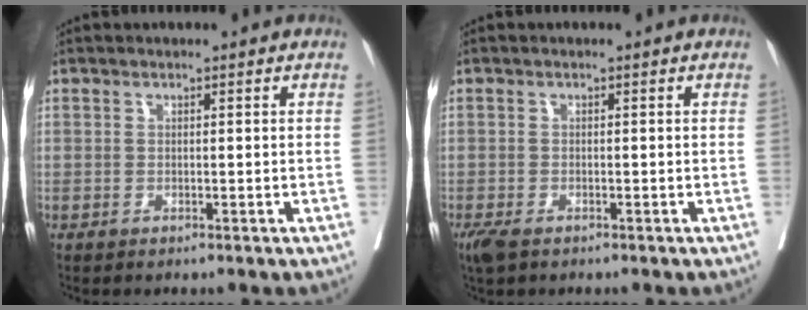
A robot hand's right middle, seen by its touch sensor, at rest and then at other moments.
{"total": 3.1, "force": [-2.1, 1.3, 1.9], "torque": [-0.046, -0.012, -0.035]}